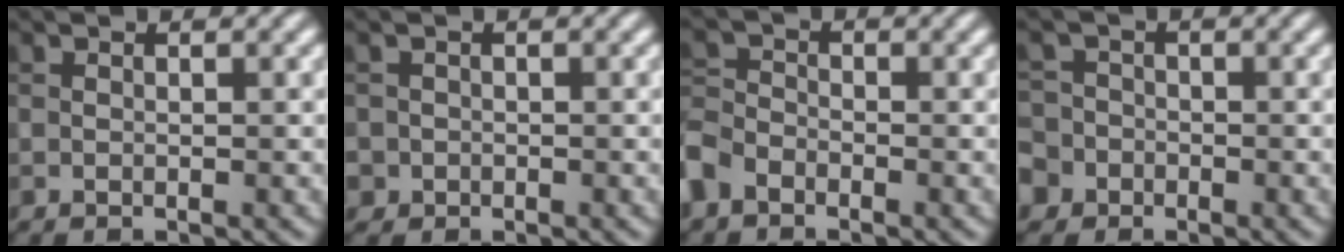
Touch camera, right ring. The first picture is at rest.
{"total": 1.3, "force": [-0.4, 1.2, 0.0], "torque": [0.010, -0.002, -0.006]}
{"total": 4.1, "force": [-2.9, 2.4, 1.6], "torque": [-0.045, 0.000, -0.076]}
{"total": 6.5, "force": [-3.7, 5.2, 1.5], "torque": [-0.031, -0.012, -0.082]}